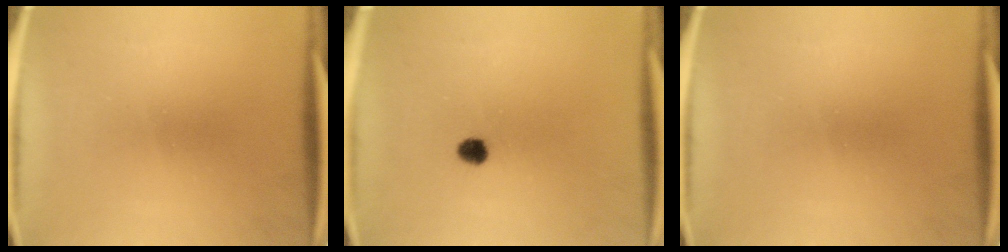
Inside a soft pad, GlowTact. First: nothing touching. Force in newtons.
{"total": 2.5}
{"total": 0.0}